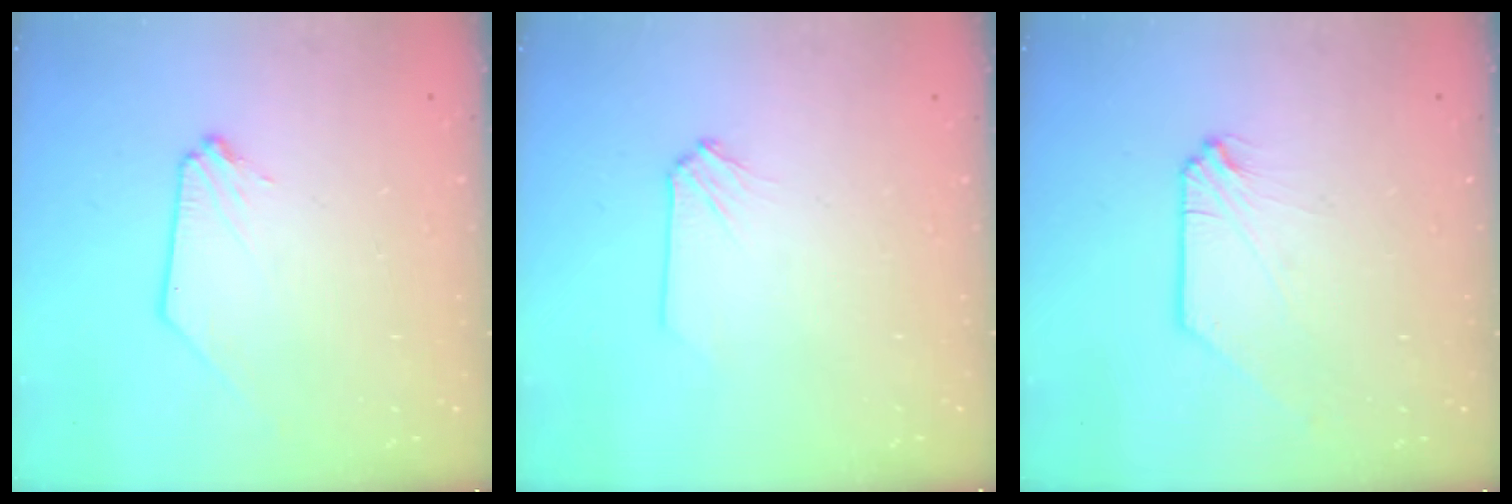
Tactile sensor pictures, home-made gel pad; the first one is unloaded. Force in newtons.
{"total": 0.0}
{"total": 0.0}